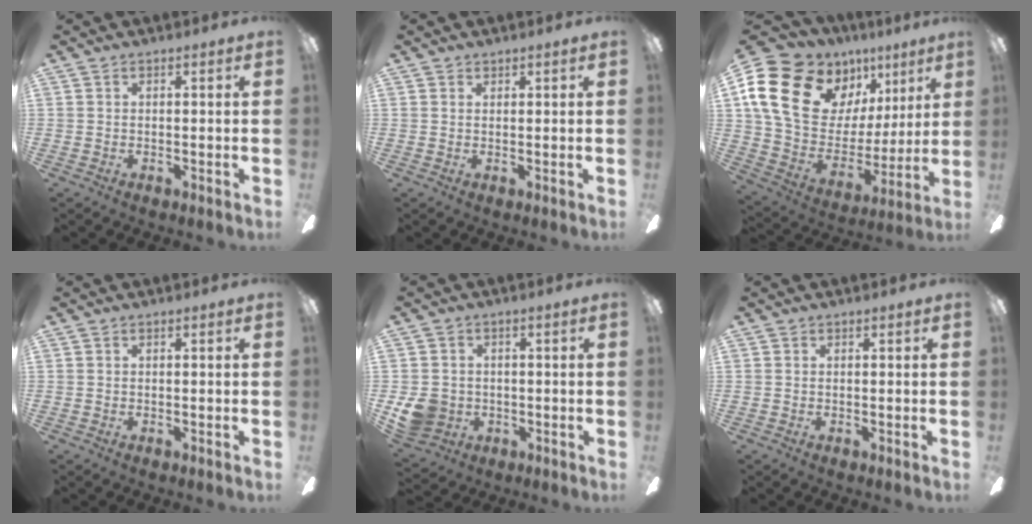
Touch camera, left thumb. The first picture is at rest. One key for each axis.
{"total": 0.8, "fx": 0.8, "fy": 0.3, "fz": 0.0, "tx": 0.000, "ty": 0.001, "tz": 0.014}
{"total": 21.9, "fx": 11.1, "fy": 15.0, "fz": 11.3, "tx": -0.218, "ty": -0.049, "tz": 0.219}
{"total": 0.0}
{"total": 8.3, "fx": -1.6, "fy": 7.5, "fz": 3.1, "tx": -0.073, "ty": 0.015, "tz": -0.027}
{"total": 0.0}